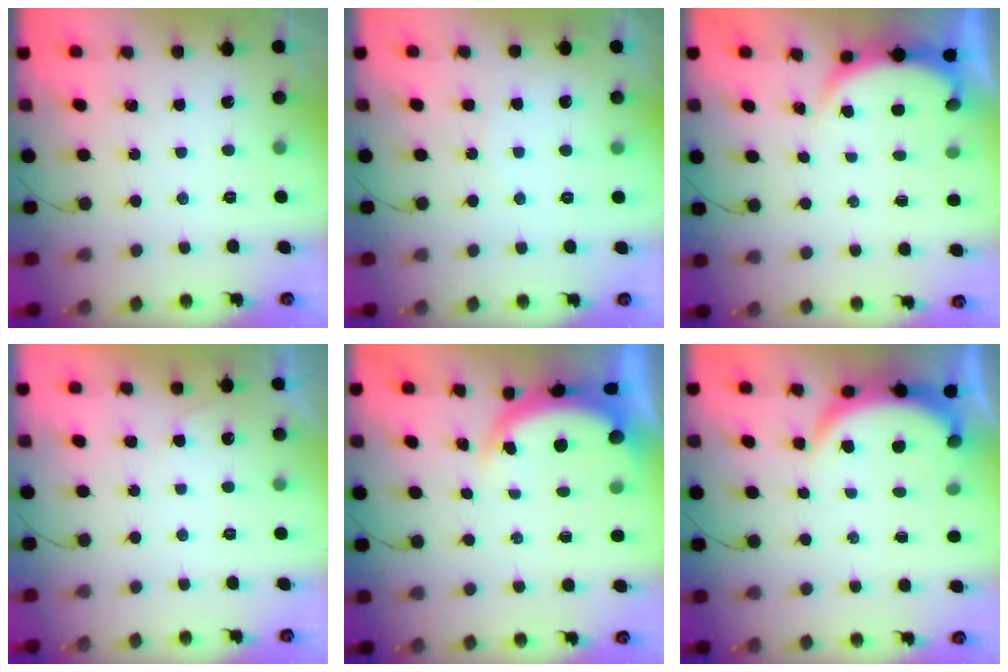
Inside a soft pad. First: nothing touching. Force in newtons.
{"total": 3.7, "press": 3.7, "slide": 0.3}
{"total": 2.8, "press": 2.7, "slide": 0.6}
{"total": 3.3, "press": 3.3, "slide": 0.7}
{"total": 4.7, "press": 4.6, "slide": 0.6}
{"total": 5.4, "press": 5.4, "slide": 0.4}